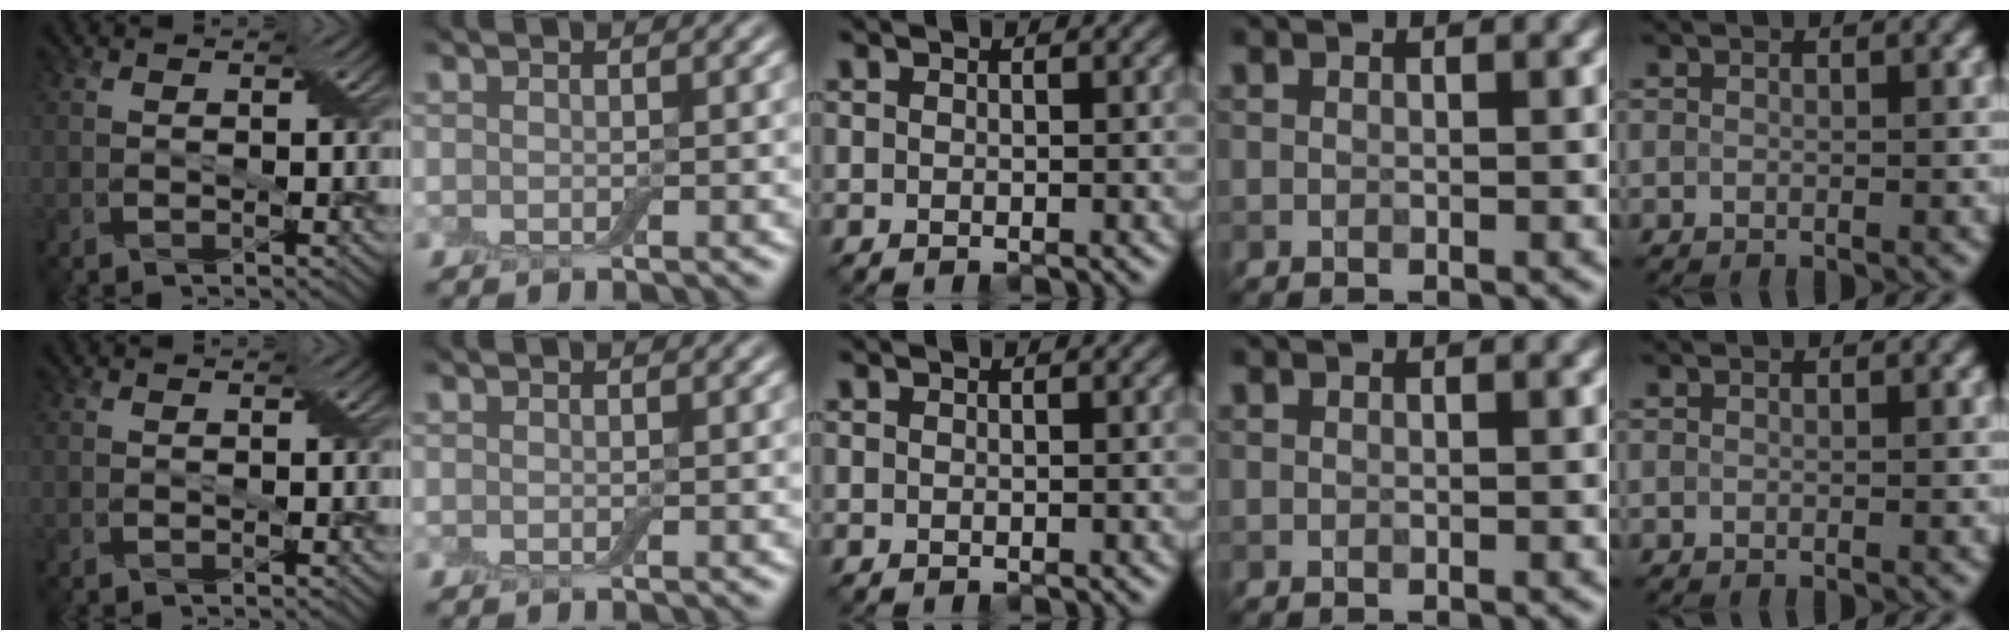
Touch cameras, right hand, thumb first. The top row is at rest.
{}